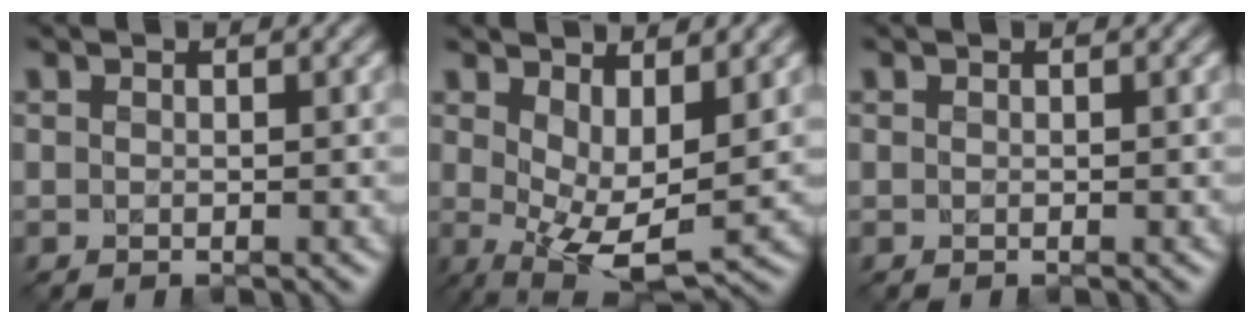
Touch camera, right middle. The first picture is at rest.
{"total": 5.2, "force": [0.8, 2.3, 4.6], "torque": [-0.091, -0.014, 0.019]}
{"total": 0.0}